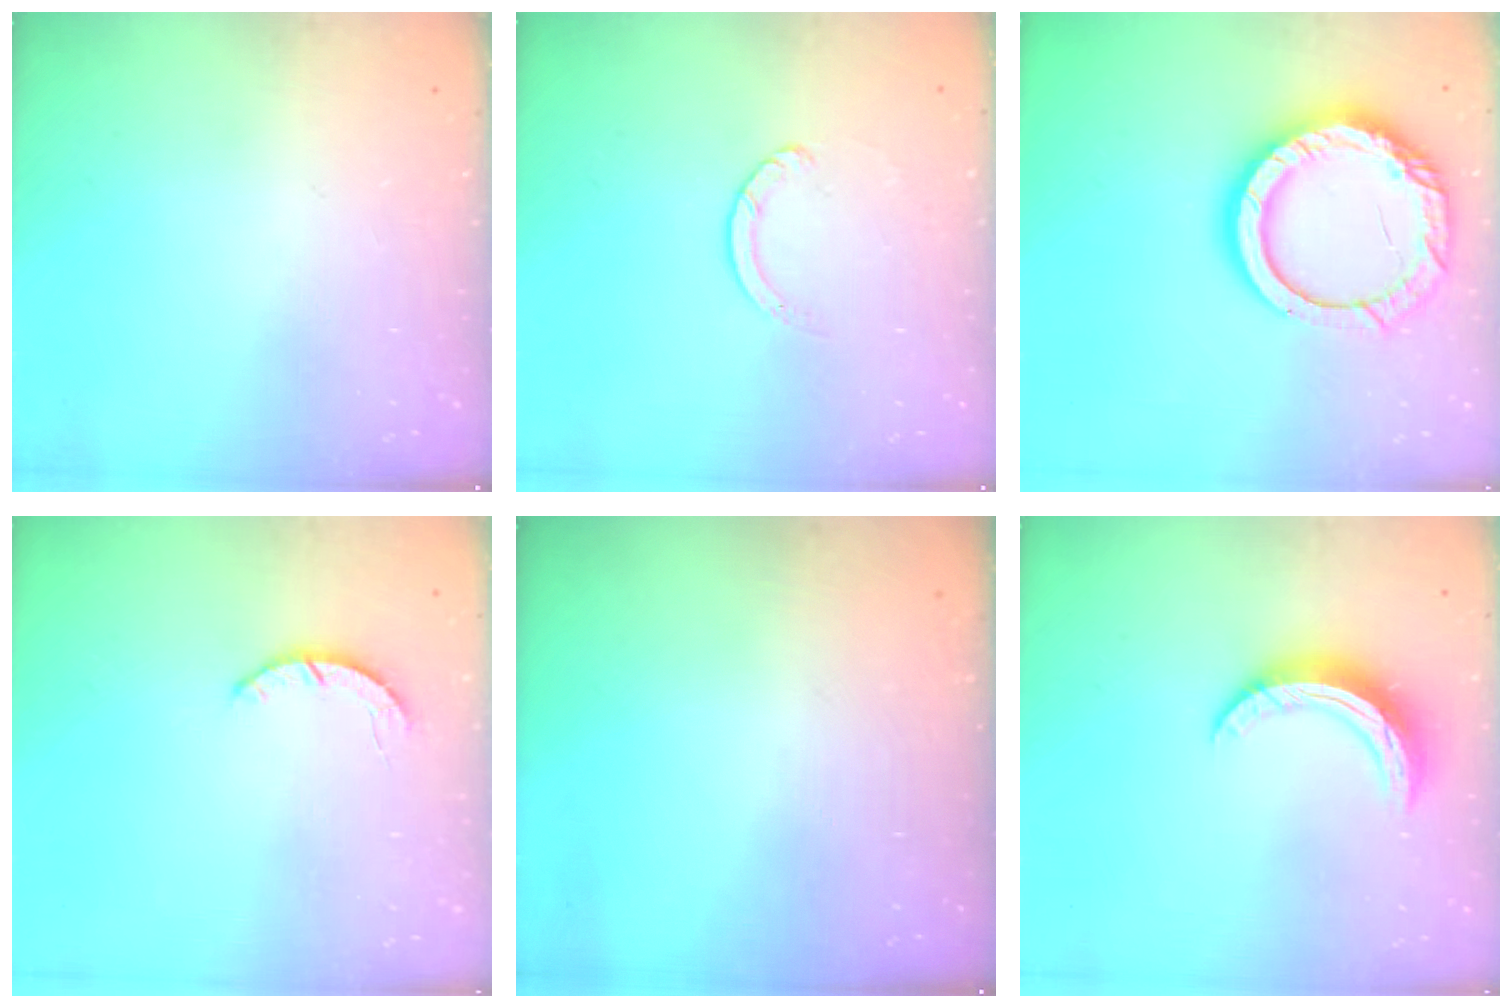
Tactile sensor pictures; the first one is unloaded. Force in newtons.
{"total": 1.3, "press": 1.2, "slide": 0.2}
{"total": 16.9, "press": 16.8, "slide": 1.2}
{"total": 2.2, "press": 2.2, "slide": 0.3}
{"total": 0.0}
{"total": 10.1, "press": 10.1, "slide": 0.5}